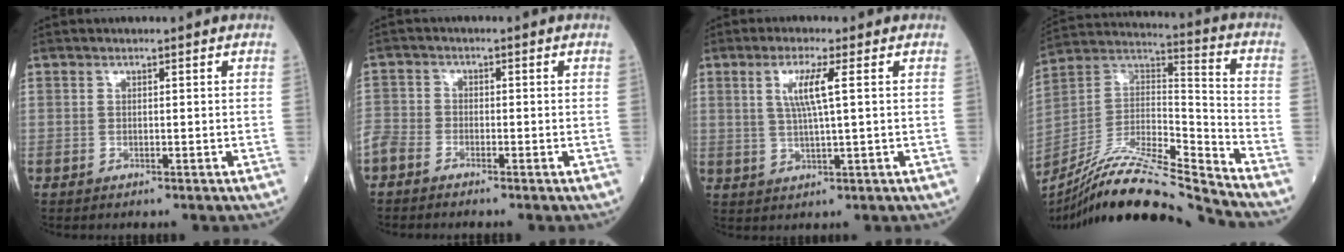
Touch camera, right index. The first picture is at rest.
{"total": 4.3, "force": [-3.5, 2.2, 1.1], "torque": [-0.025, -0.002, -0.080]}
{"total": 5.1, "force": [1.5, -0.2, 4.9], "torque": [-0.097, 0.001, 0.030]}
{"total": 20.8, "force": [-18.9, -0.4, 8.7], "torque": [-0.182, 0.005, -0.342]}